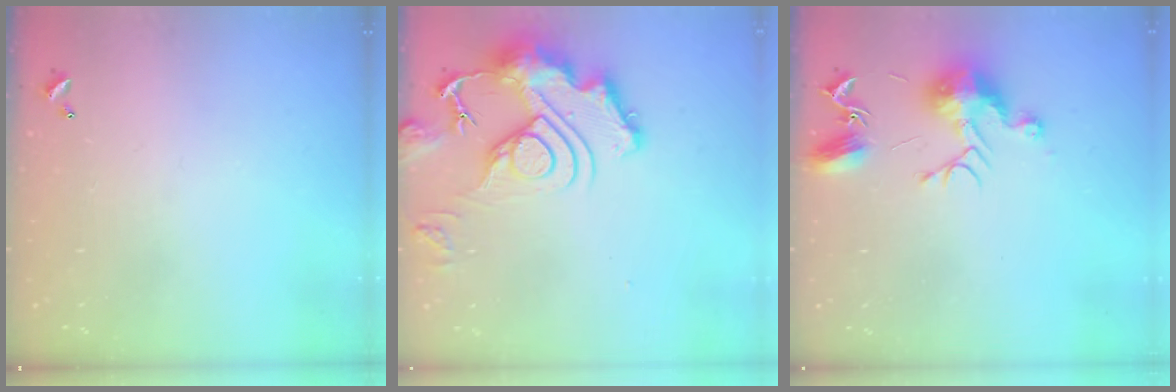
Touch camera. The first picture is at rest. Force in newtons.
{"total": 16.4, "press": 16.3, "slide": 1.5}
{"total": 9.6, "press": 9.6, "slide": 0.4}